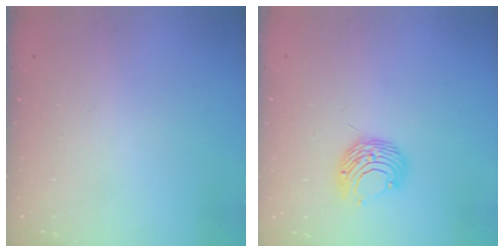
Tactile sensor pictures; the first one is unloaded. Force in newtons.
{"total": 8.5, "press": 8.5, "slide": 0.6}